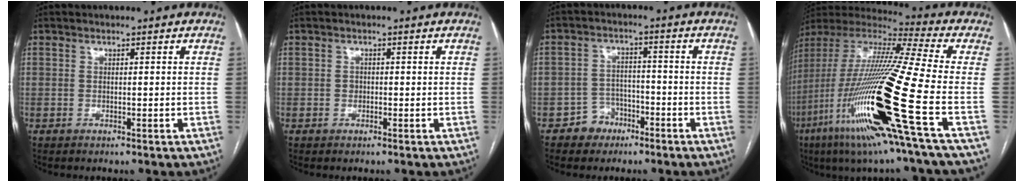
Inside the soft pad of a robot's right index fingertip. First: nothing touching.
{"total": 0.8, "force": [-0.1, 0.8, 0.4], "torque": [-0.005, 0.003, -0.001]}
{"total": 4.8, "force": [-2.8, 3.8, 0.3], "torque": [0.005, 0.016, -0.043]}
{"total": 28.1, "force": [-8.8, 0.9, 26.6], "torque": [-0.525, -0.046, -0.172]}